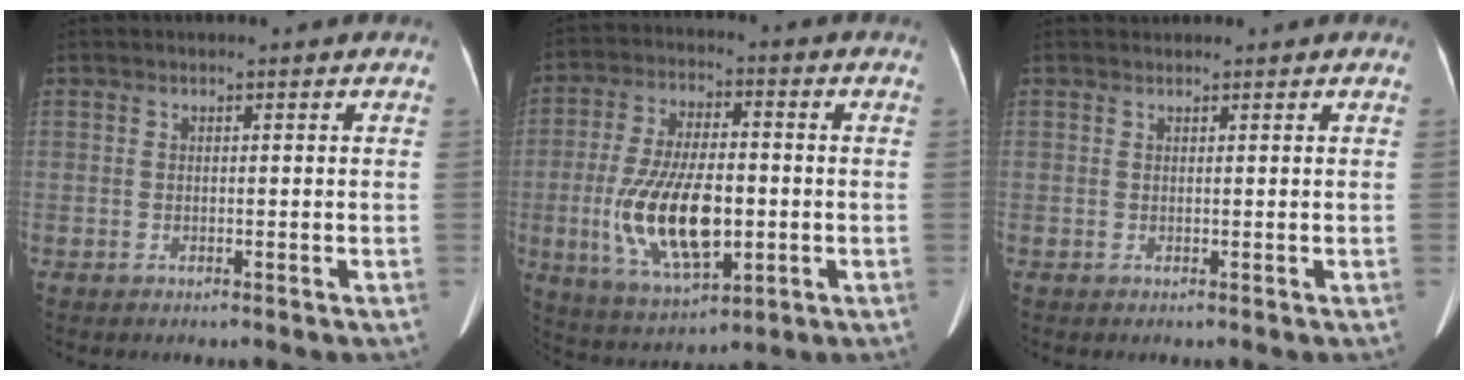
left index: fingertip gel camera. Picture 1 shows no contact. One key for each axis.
{"total": 14.5, "fx": -2.8, "fy": 5.7, "fz": 13.1, "tx": -0.264, "ty": -0.012, "tz": -0.042}
{"total": 0.6, "fx": 0.6, "fy": 0.1, "fz": -0.2, "tx": -0.006, "ty": 0.010, "tz": 0.014}